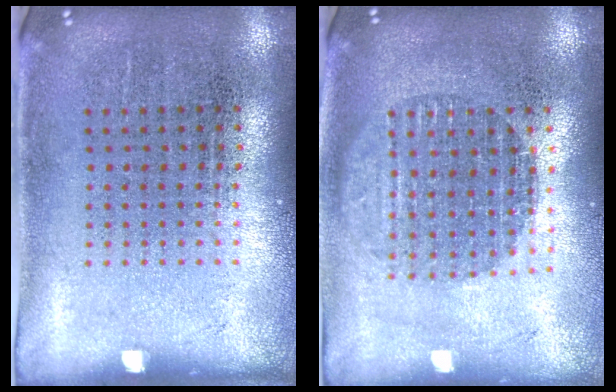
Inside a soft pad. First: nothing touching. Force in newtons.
{"total": 1.8, "press": 1.5, "slide": 0.9}